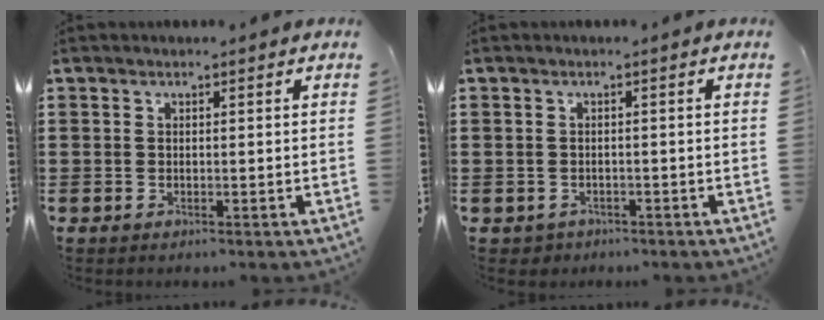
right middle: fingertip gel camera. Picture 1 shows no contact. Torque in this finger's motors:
{"motor_torque": [0.29, -0.06, 0.04, 0.01]}